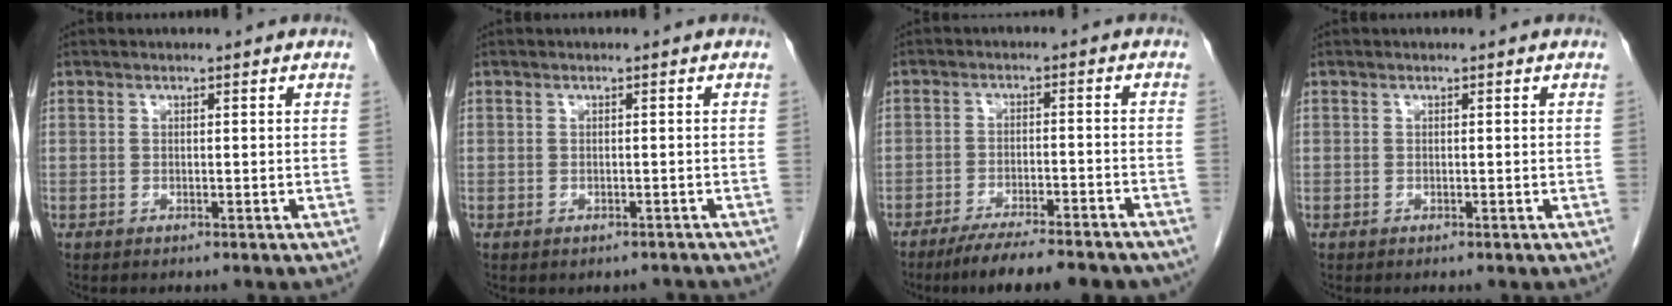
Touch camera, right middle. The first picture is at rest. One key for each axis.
{"total": 1.4, "fx": -1.1, "fy": 0.7, "fz": 0.2, "tx": -0.001, "ty": 0.001, "tz": -0.014}
{"total": 13.8, "fx": -11.7, "fy": 2.2, "fz": 6.9, "tx": -0.095, "ty": -0.009, "tz": -0.165}
{"total": 0.0}